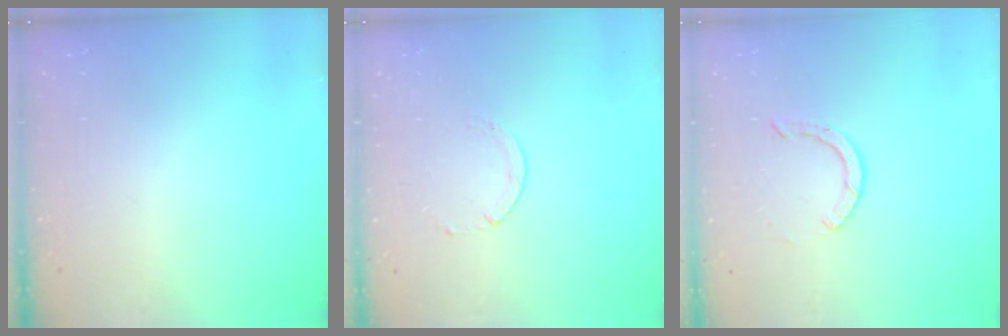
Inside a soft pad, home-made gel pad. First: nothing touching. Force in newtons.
{"total": 1.7, "press": 1.7, "slide": 0.2}
{"total": 0.9, "press": 0.9, "slide": 0.1}